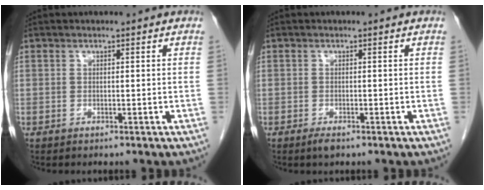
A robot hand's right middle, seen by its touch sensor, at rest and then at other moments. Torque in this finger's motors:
{"motor_torque": [0.26, 0.00, 0.01, -0.01]}